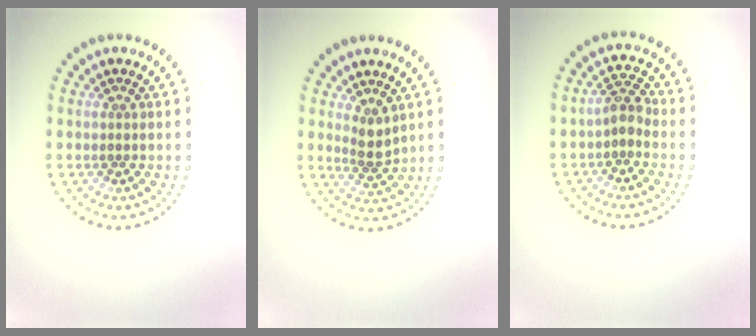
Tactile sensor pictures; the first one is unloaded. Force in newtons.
{"total": 2.0, "press": 1.6, "slide": 1.2}
{"total": 2.1, "press": 1.9, "slide": 1.0}